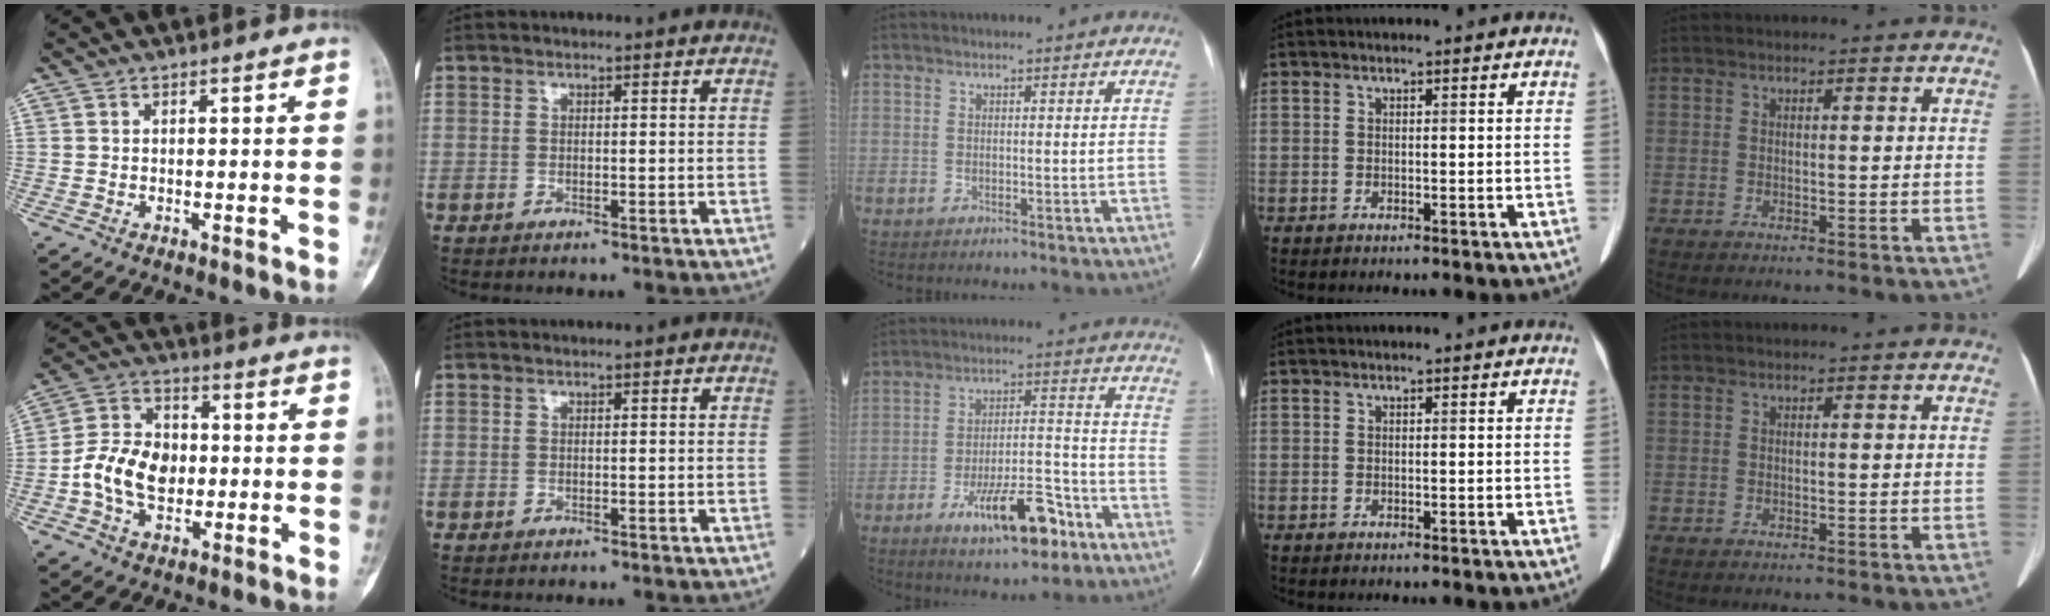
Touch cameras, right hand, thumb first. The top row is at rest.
{"thumb": {"total": 11.7, "force": [-1.6, 8.5, 7.9], "torque": [-0.126, 0.023, -0.035]}, "middle": {"total": 11.4, "force": [-6.8, 3.4, 8.5], "torque": [-0.140, 0.009, -0.105]}}